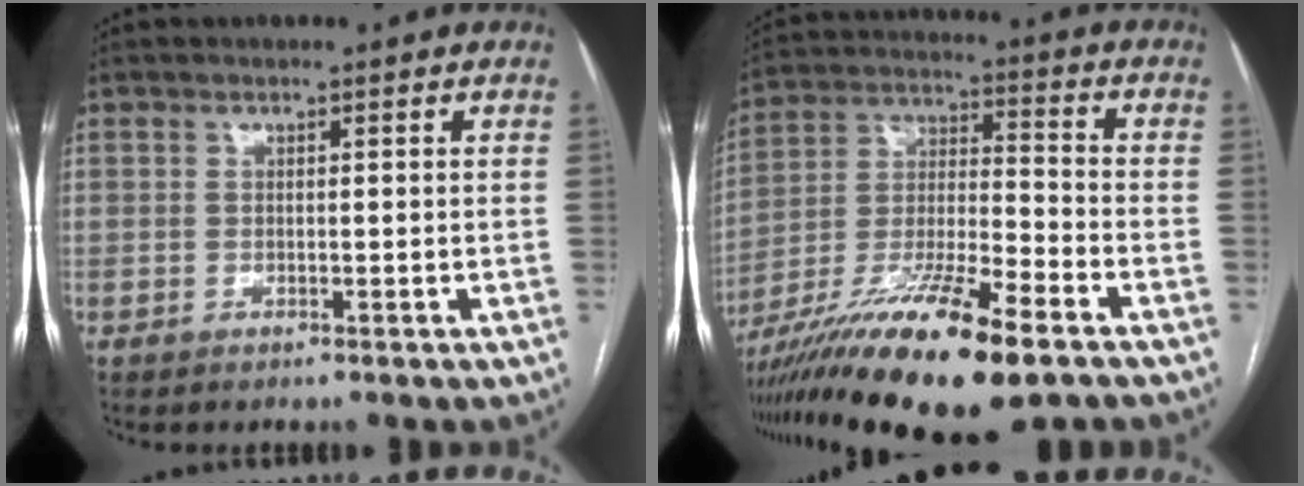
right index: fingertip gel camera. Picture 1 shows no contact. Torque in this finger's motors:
{"motor_torque": [1.13, -1.01, 1.05, 0.21]}